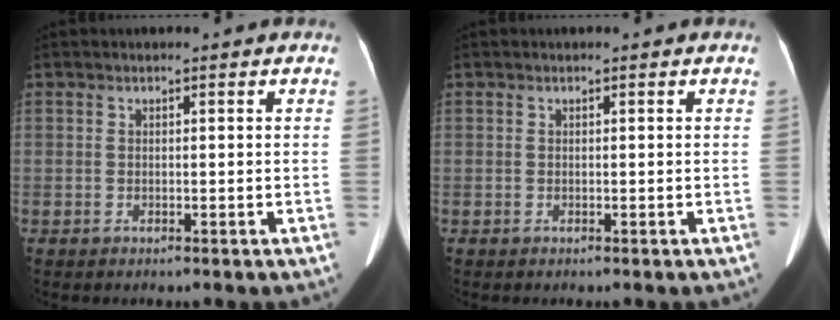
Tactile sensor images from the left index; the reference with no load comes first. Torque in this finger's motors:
{"motor_torque": [0.00, 0.00, 0.00, 0.00]}